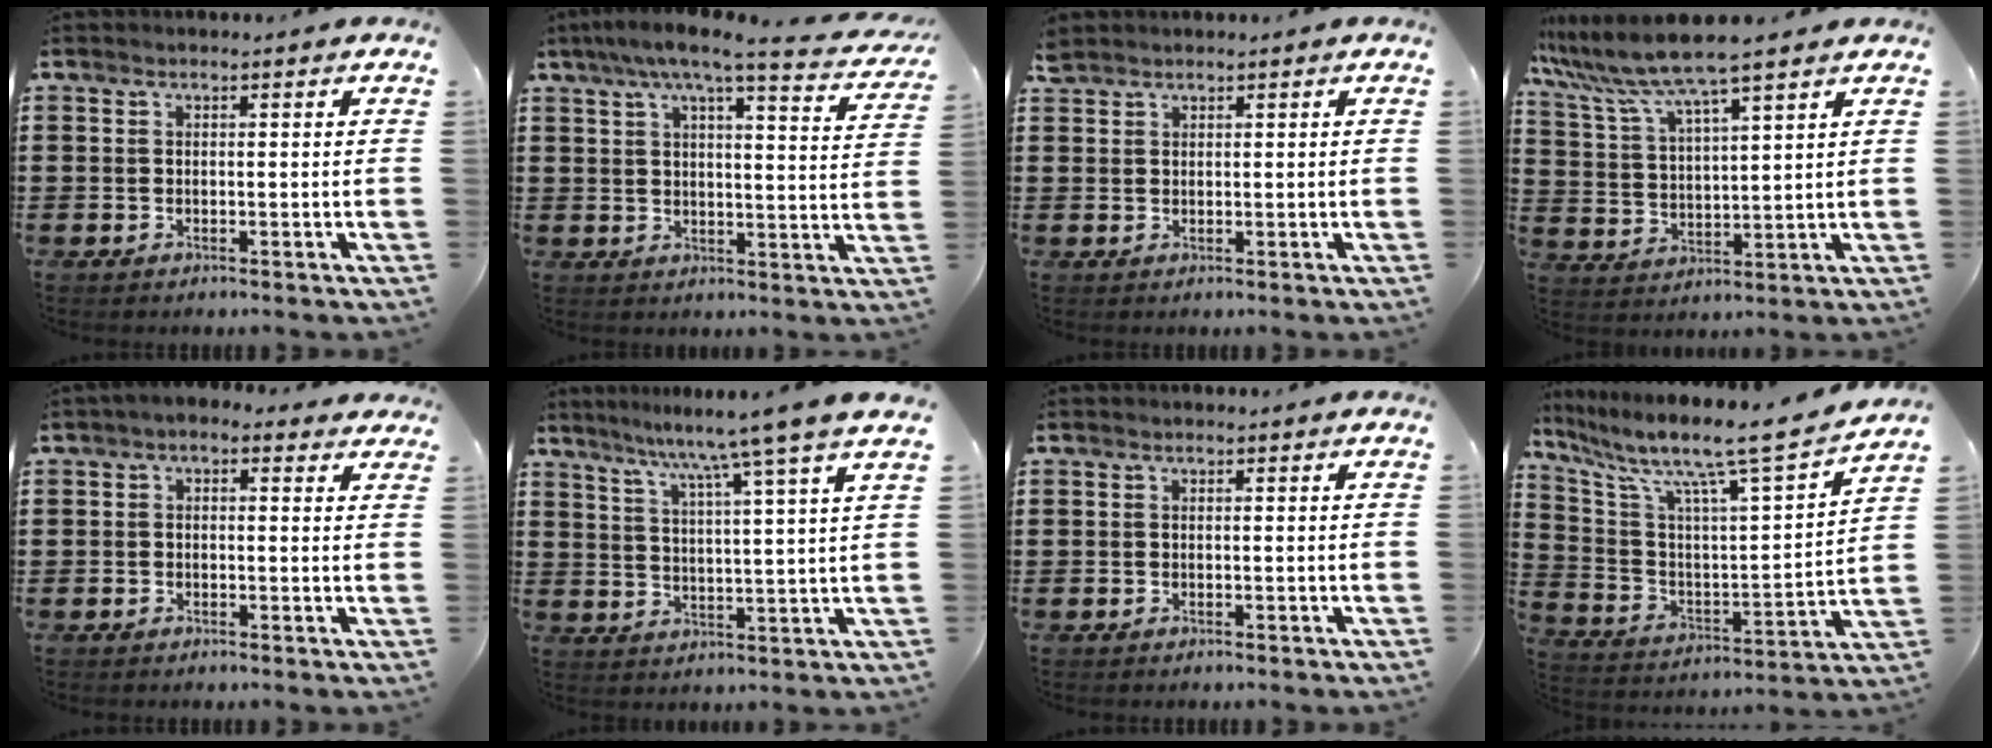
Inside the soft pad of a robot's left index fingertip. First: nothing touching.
{"total": 7.2, "force": [5.5, 0.3, 4.6], "torque": [-0.099, -0.025, 0.090]}
{"total": 1.6, "force": [1.5, 0.4, 0.4], "torque": [-0.010, 0.000, 0.029]}
{"total": 7.7, "force": [6.6, -0.4, 3.9], "torque": [-0.102, -0.036, 0.113]}
{"total": 1.5, "force": [0.1, 1.3, 0.8], "torque": [-0.019, 0.009, -0.001]}
{"total": 7.8, "force": [6.4, -1.9, 4.1], "torque": [-0.093, -0.039, 0.100]}
{"total": 0.0}
{"total": 10.3, "force": [8.3, 0.2, 6.2], "torque": [-0.146, -0.067, 0.124]}